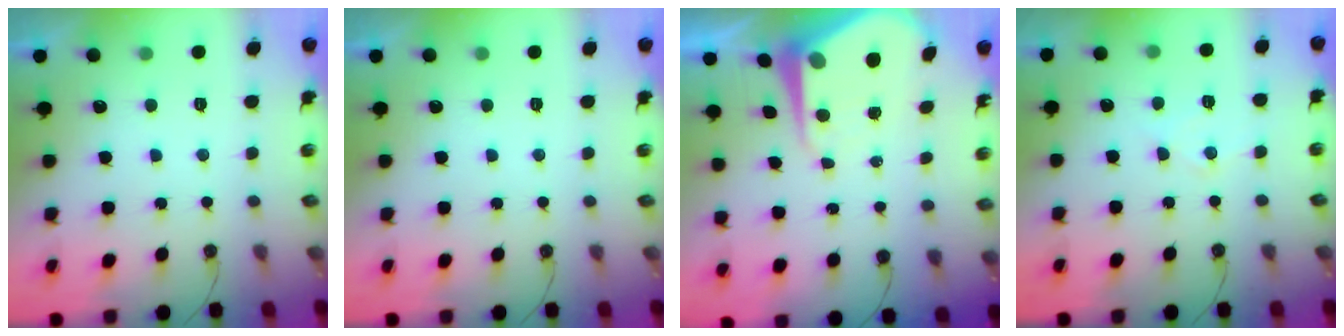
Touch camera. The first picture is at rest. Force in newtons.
{"total": 0.0}
{"total": 10.5, "press": 10.5, "slide": 0.9}
{"total": 6.2, "press": 6.2, "slide": 0.4}